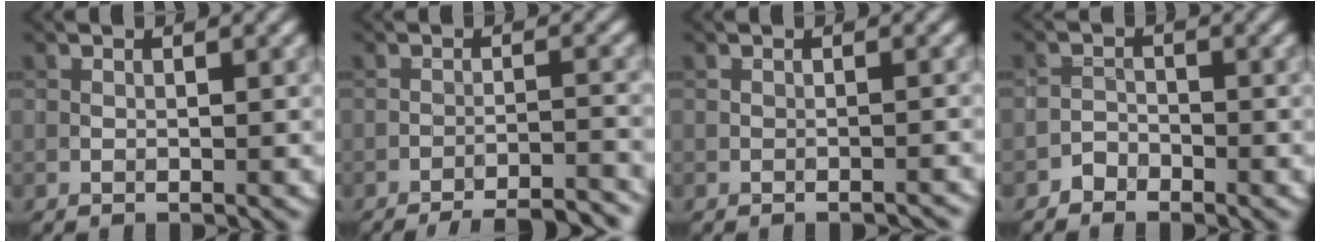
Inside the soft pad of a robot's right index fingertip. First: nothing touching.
{"total": 11.3, "force": [-10.6, 2.4, 3.0], "torque": [-0.014, 0.019, -0.123]}
{"total": 1.3, "force": [-1.2, 0.2, 0.3], "torque": [0.005, 0.007, -0.017]}
{"total": 1.1, "force": [-1.0, 0.5, -0.1], "torque": [0.007, 0.008, -0.019]}